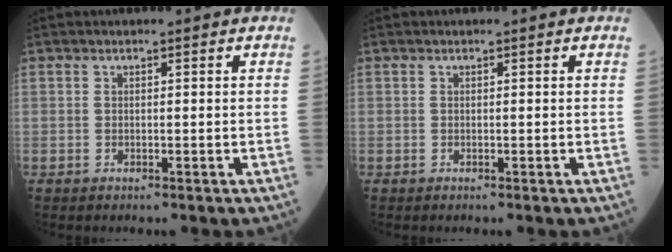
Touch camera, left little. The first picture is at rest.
{"total": 0.0}